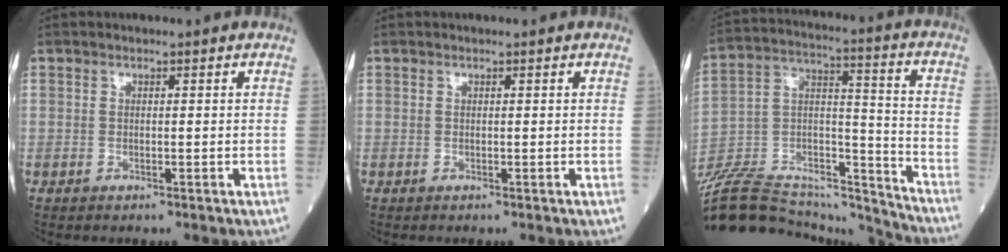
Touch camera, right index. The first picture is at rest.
{"total": 0.0}
{"total": 25.4, "force": [-23.9, 4.4, 7.3], "torque": [-0.160, 0.028, -0.387]}